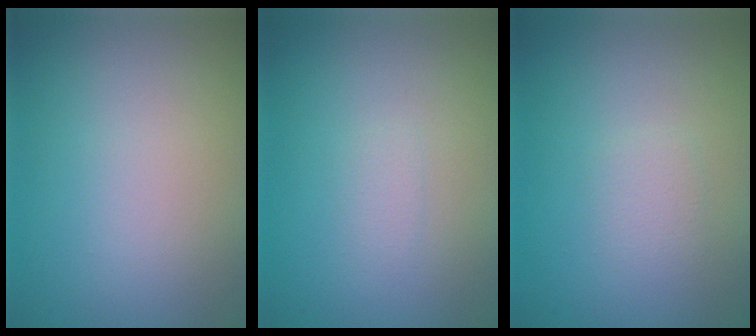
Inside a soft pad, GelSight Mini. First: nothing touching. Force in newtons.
{"total": 0.7, "press": 0.6, "slide": 0.2}
{"total": 1.0, "press": 1.0, "slide": 0.0}